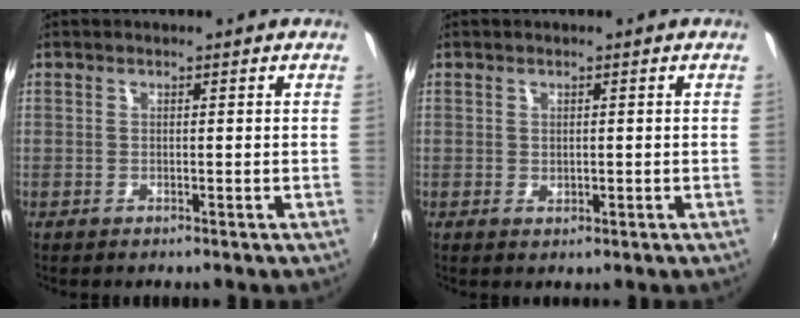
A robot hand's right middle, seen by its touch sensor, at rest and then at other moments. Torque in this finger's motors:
{"motor_torque": [0.26, -0.13, -0.03, 0.01]}